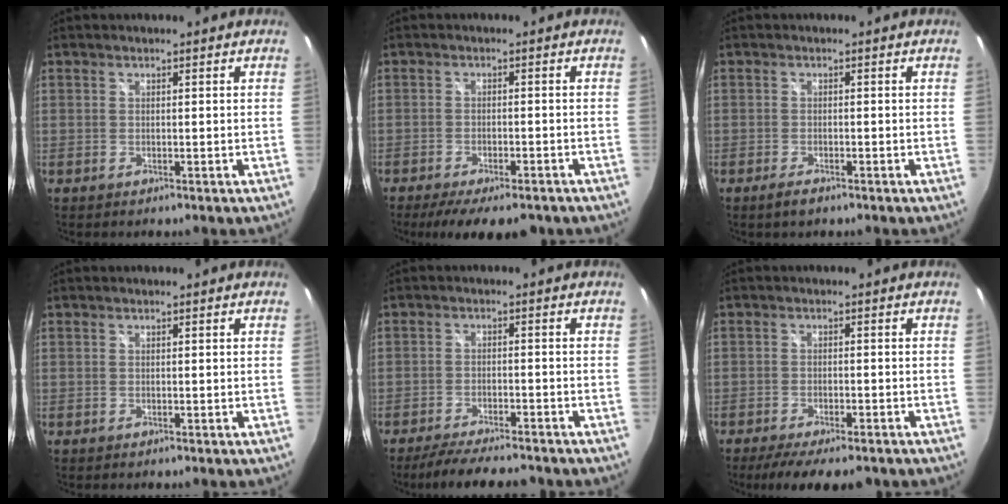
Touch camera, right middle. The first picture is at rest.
{"total": 11.1, "force": [-8.8, 3.3, 6.0], "torque": [-0.122, -0.032, -0.131]}
{"total": 2.2, "force": [-1.6, 0.7, 1.4], "torque": [-0.032, -0.006, -0.031]}
{"total": 0.0}
{"total": 10.2, "force": [-8.9, 2.0, 4.6], "torque": [-0.104, -0.016, -0.141]}
{"total": 10.8, "force": [-8.6, 3.0, 5.8], "torque": [-0.120, -0.031, -0.130]}